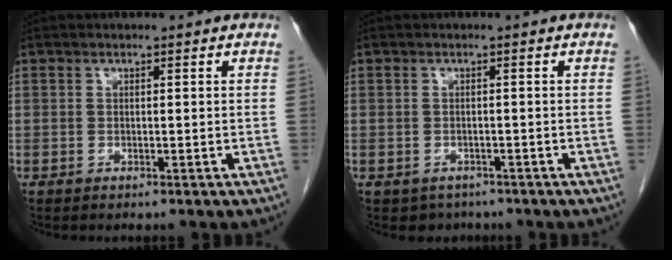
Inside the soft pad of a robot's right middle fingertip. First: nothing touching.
{"total": 2.6, "force": [-1.8, 1.8, 0.1], "torque": [-0.006, 0.006, -0.025]}